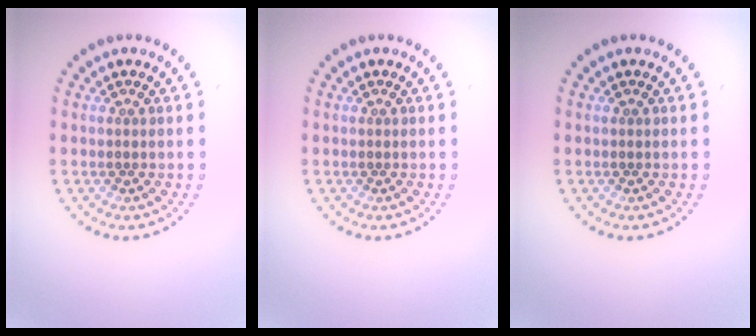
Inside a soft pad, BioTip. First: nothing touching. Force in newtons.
{"total": 0.0}
{"total": 0.0}